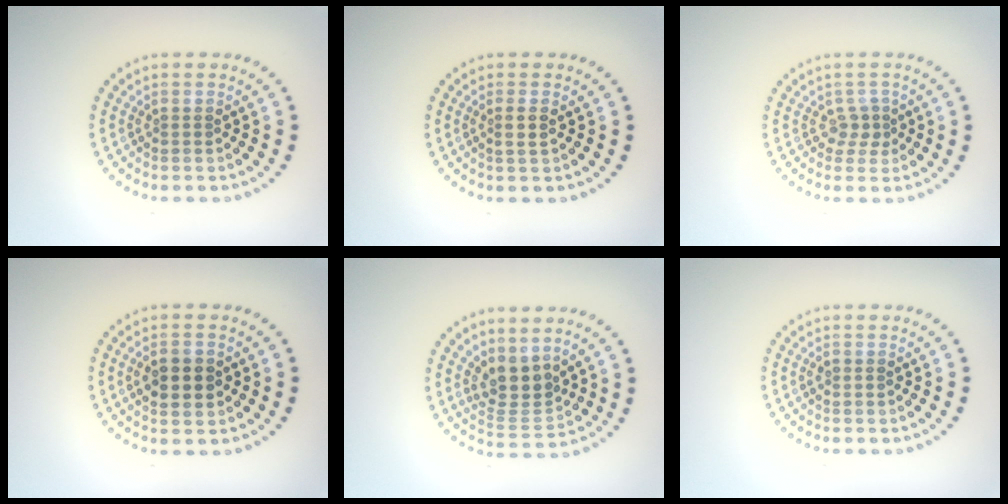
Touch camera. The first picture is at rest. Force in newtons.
{"total": 1.2, "press": 1.1, "slide": 0.5}
{"total": 1.5, "press": 1.2, "slide": 1.0}
{"total": 3.8, "press": 3.8, "slide": 0.2}
{"total": 3.6, "press": 2.9, "slide": 2.1}
{"total": 0.8, "press": 0.8, "slide": 0.1}